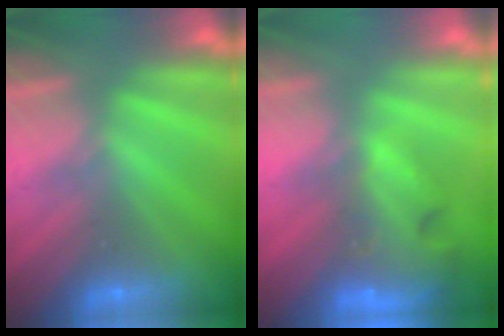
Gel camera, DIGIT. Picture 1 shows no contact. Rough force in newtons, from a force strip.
{"total": 7.5}